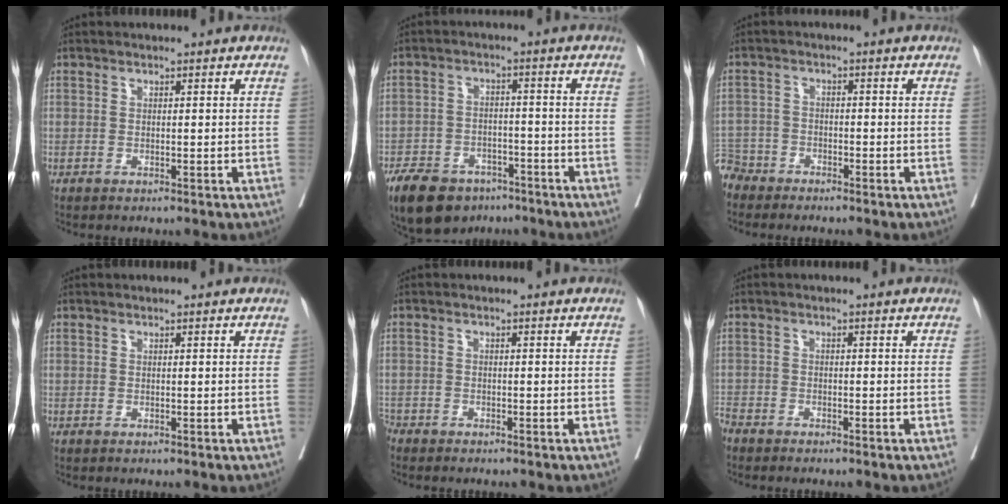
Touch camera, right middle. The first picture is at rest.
{"total": 11.7, "force": [-8.4, 6.5, 5.0], "torque": [-0.095, 0.000, -0.133]}
{"total": 4.9, "force": [-4.4, 2.0, -0.8], "torque": [0.019, -0.004, -0.093]}
{"total": 0.0}
{"total": 2.4, "force": [-2.3, 0.8, 0.4], "torque": [-0.005, -0.003, -0.041]}
{"total": 2.8, "force": [-2.7, 0.5, 0.5], "torque": [-0.006, -0.006, -0.055]}